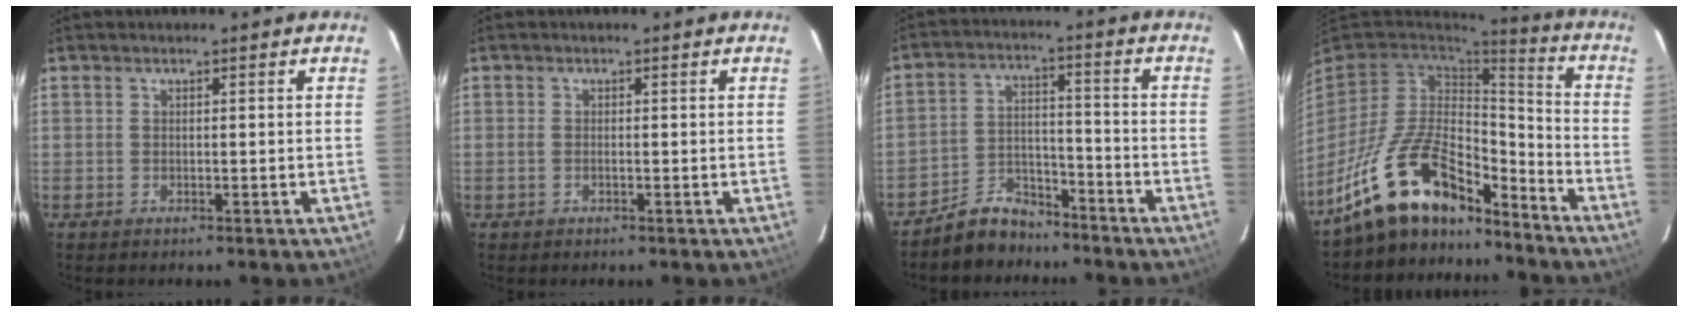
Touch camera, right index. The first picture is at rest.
{"total": 1.0, "force": [-0.3, 0.5, 0.8], "torque": [-0.018, -0.001, -0.007]}
{"total": 8.0, "force": [-6.8, 4.0, 1.3], "torque": [-0.041, 0.028, -0.111]}
{"total": 18.1, "force": [-13.7, 7.7, 8.9], "torque": [-0.196, 0.012, -0.234]}